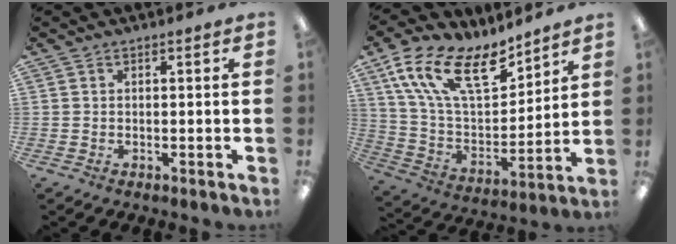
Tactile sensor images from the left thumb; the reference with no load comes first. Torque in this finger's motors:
{"motor_torque": [0.34, 0.34, 1.26, -1.51, 0.32]}